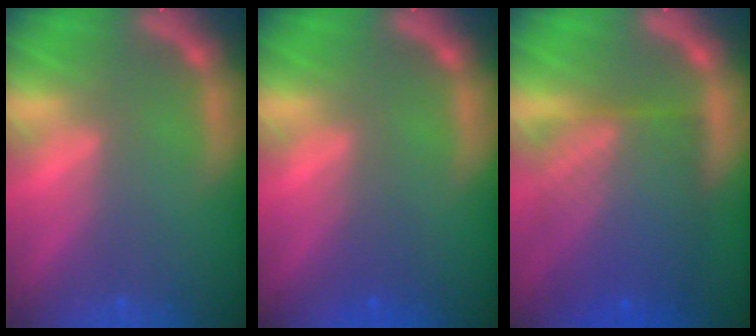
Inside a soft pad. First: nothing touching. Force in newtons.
{"total": 1.5}
{"total": 10.1}